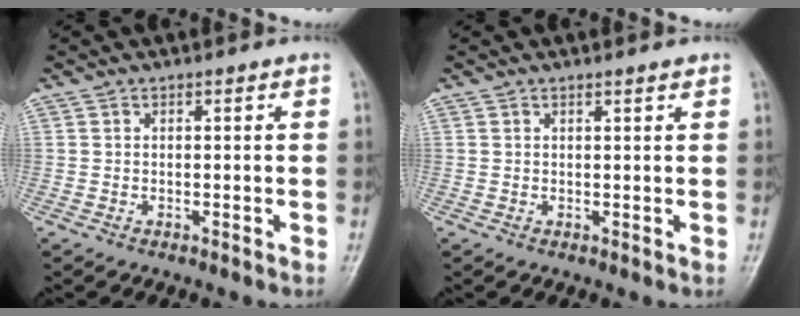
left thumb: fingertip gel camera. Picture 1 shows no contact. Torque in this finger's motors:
{"motor_torque": [-0.16, 0.10, -0.26, 0.04, 0.03]}